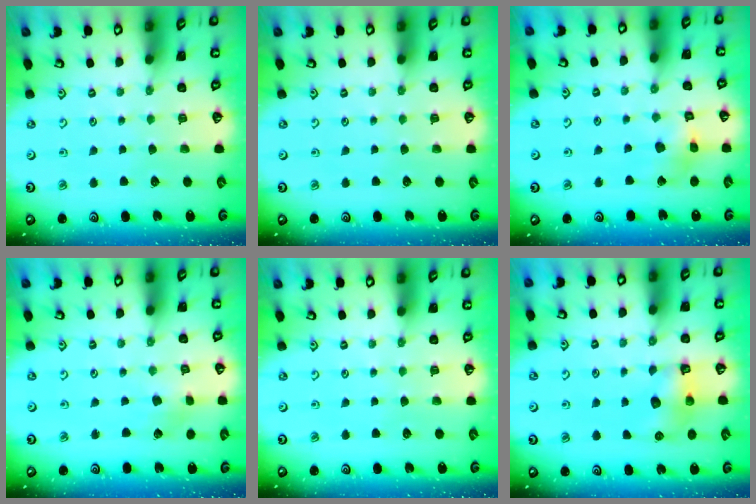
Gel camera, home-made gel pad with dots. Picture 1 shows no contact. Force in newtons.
{"total": 0.0}
{"total": 8.1, "press": 8.1, "slide": 0.9}
{"total": 2.3, "press": 2.3, "slide": 0.3}
{"total": 0.0}
{"total": 6.7, "press": 6.7, "slide": 0.3}